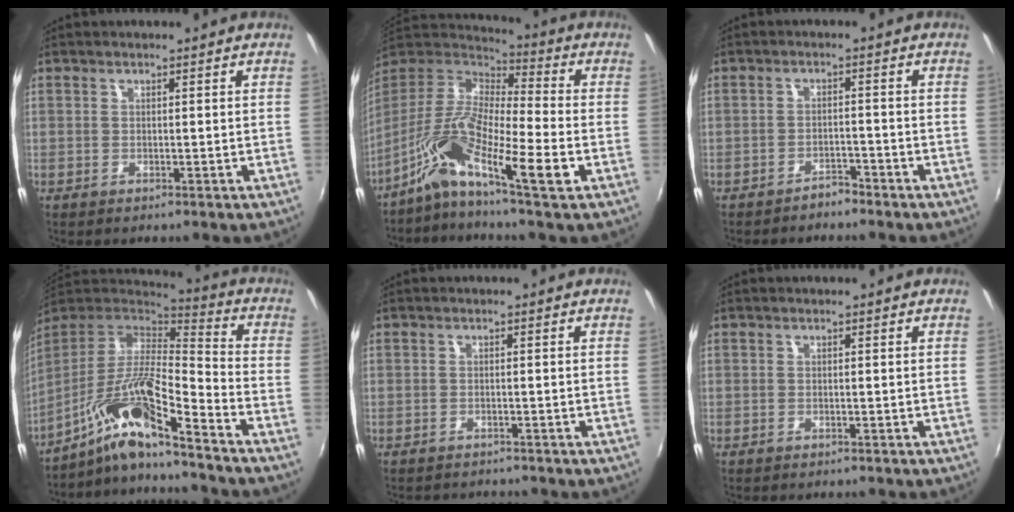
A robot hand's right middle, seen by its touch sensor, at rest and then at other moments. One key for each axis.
{"total": 13.4, "fx": -6.9, "fy": 1.6, "fz": 11.4, "tx": -0.217, "ty": -0.006, "tz": -0.149}
{"total": 2.6, "fx": -2.5, "fy": 0.7, "fz": 0.4, "tx": -0.013, "ty": 0.003, "tz": -0.035}
{"total": 13.5, "fx": -9.6, "fy": 0.4, "fz": 9.4, "tx": -0.162, "ty": -0.008, "tz": -0.192}
{"total": 3.2, "fx": -3.0, "fy": 0.9, "fz": 0.5, "tx": -0.019, "ty": -0.009, "tz": -0.046}
{"total": 0.9, "fx": -0.8, "fy": 0.3, "fz": 0.2, "tx": -0.006, "ty": -0.003, "tz": -0.012}